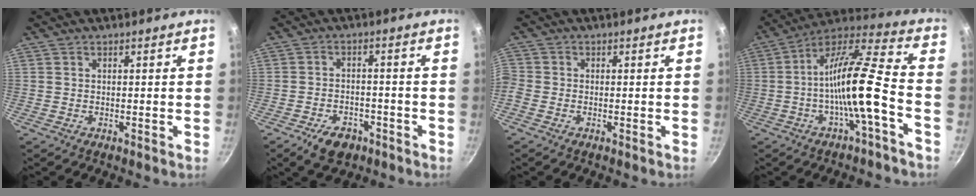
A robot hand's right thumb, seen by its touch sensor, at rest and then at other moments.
{"total": 6.9, "force": [-4.2, 4.2, 3.5], "torque": [-0.050, 0.027, -0.059]}
{"total": 2.1, "force": [-1.1, 1.6, 0.8], "torque": [-0.023, 0.003, -0.030]}
{"total": 15.8, "force": [-4.3, 2.9, 14.9], "torque": [-0.254, 0.042, -0.084]}